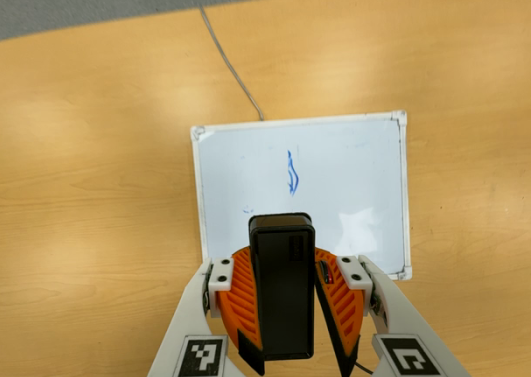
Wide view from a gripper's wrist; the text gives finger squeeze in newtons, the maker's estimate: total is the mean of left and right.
{"total": 9.0, "left": 9.6, "right": 8.5}